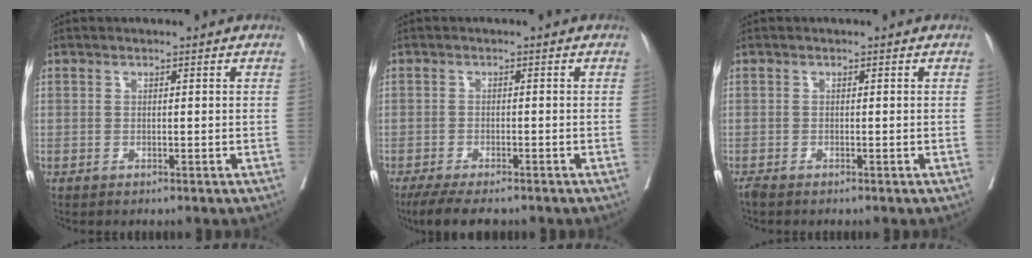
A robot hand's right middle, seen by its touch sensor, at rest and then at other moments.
{"total": 7.5, "force": [-6.1, 1.8, 4.1], "torque": [-0.057, -0.012, -0.095]}
{"total": 0.8, "force": [-0.8, 0.1, 0.3], "torque": [-0.015, -0.004, -0.016]}